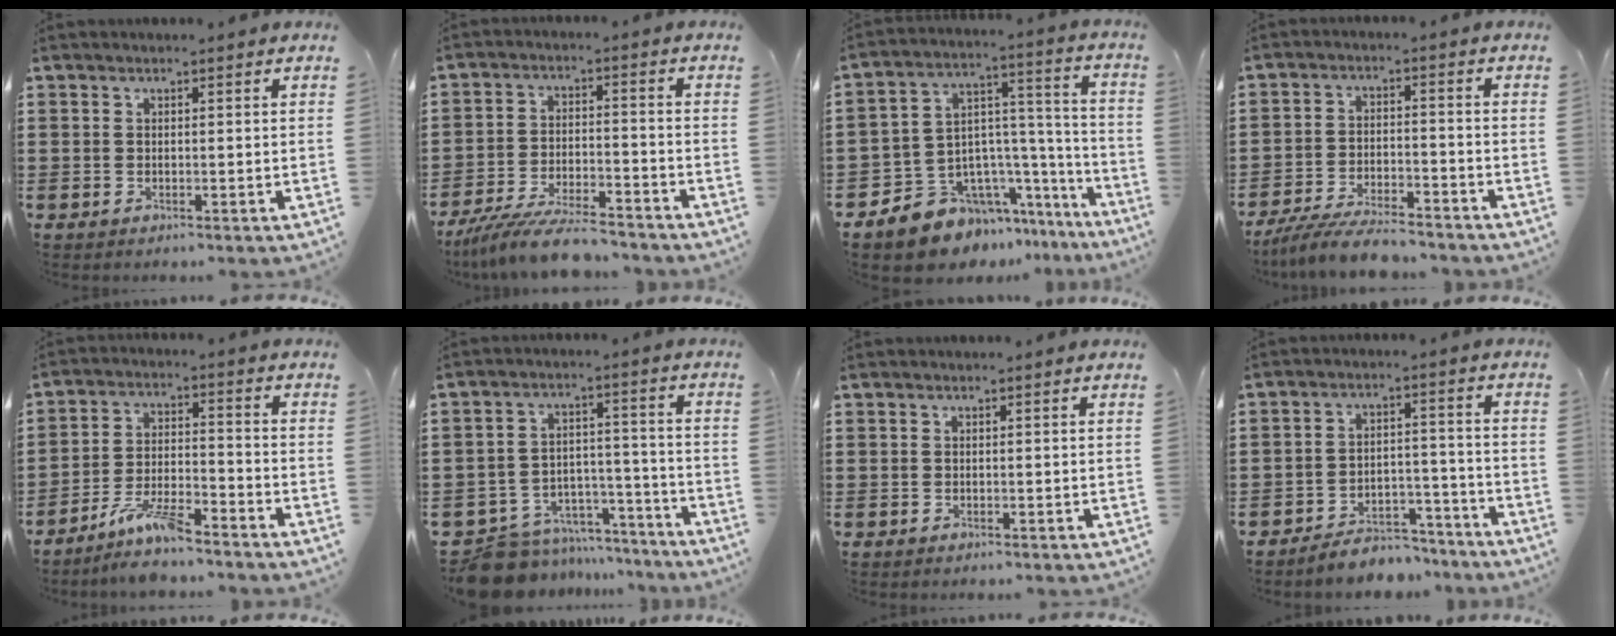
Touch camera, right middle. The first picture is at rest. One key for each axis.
{"total": 8.4, "fx": -7.6, "fy": 0.8, "fz": 3.5, "tx": -0.070, "ty": 0.005, "tz": -0.144}
{"total": 9.7, "fx": -7.7, "fy": 5.7, "fz": 1.2, "tx": -0.049, "ty": 0.000, "tz": -0.143}
{"total": 6.7, "fx": -6.2, "fy": 0.7, "fz": 2.3, "tx": -0.045, "ty": 0.001, "tz": -0.118}
{"total": 7.4, "fx": -6.1, "fy": 1.3, "fz": 4.0, "tx": -0.088, "ty": -0.003, "tz": -0.119}
{"total": 9.2, "fx": -8.6, "fy": 2.9, "fz": 1.5, "tx": -0.039, "ty": 0.027, "tz": -0.167}
{"total": 0.0}
{"total": 5.2, "fx": -5.1, "fy": 1.0, "fz": 0.3, "tx": -0.004, "ty": 0.015, "tz": -0.104}